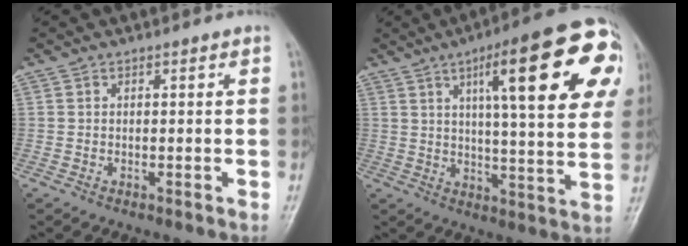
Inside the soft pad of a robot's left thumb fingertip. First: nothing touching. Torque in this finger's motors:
{"motor_torque": [2.55, 2.46, 2.18, -0.59, 0.42]}